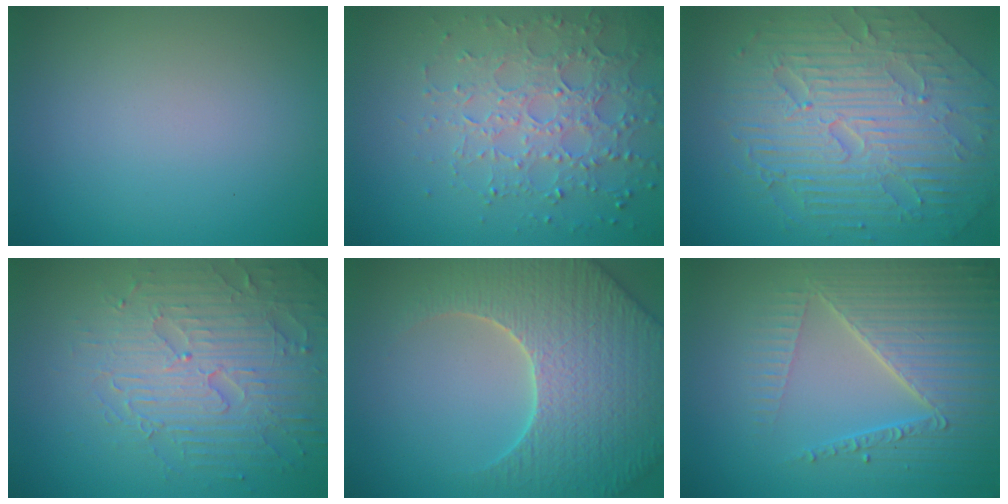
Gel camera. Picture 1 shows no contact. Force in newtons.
{"total": 4.8, "press": 4.3, "slide": 2.1}
{"total": 10.3, "press": 6.8, "slide": 7.7}
{"total": 6.2, "press": 5.2, "slide": 3.4}
{"total": 7.7, "press": 7.4, "slide": 2.2}
{"total": 6.2, "press": 5.0, "slide": 3.7}